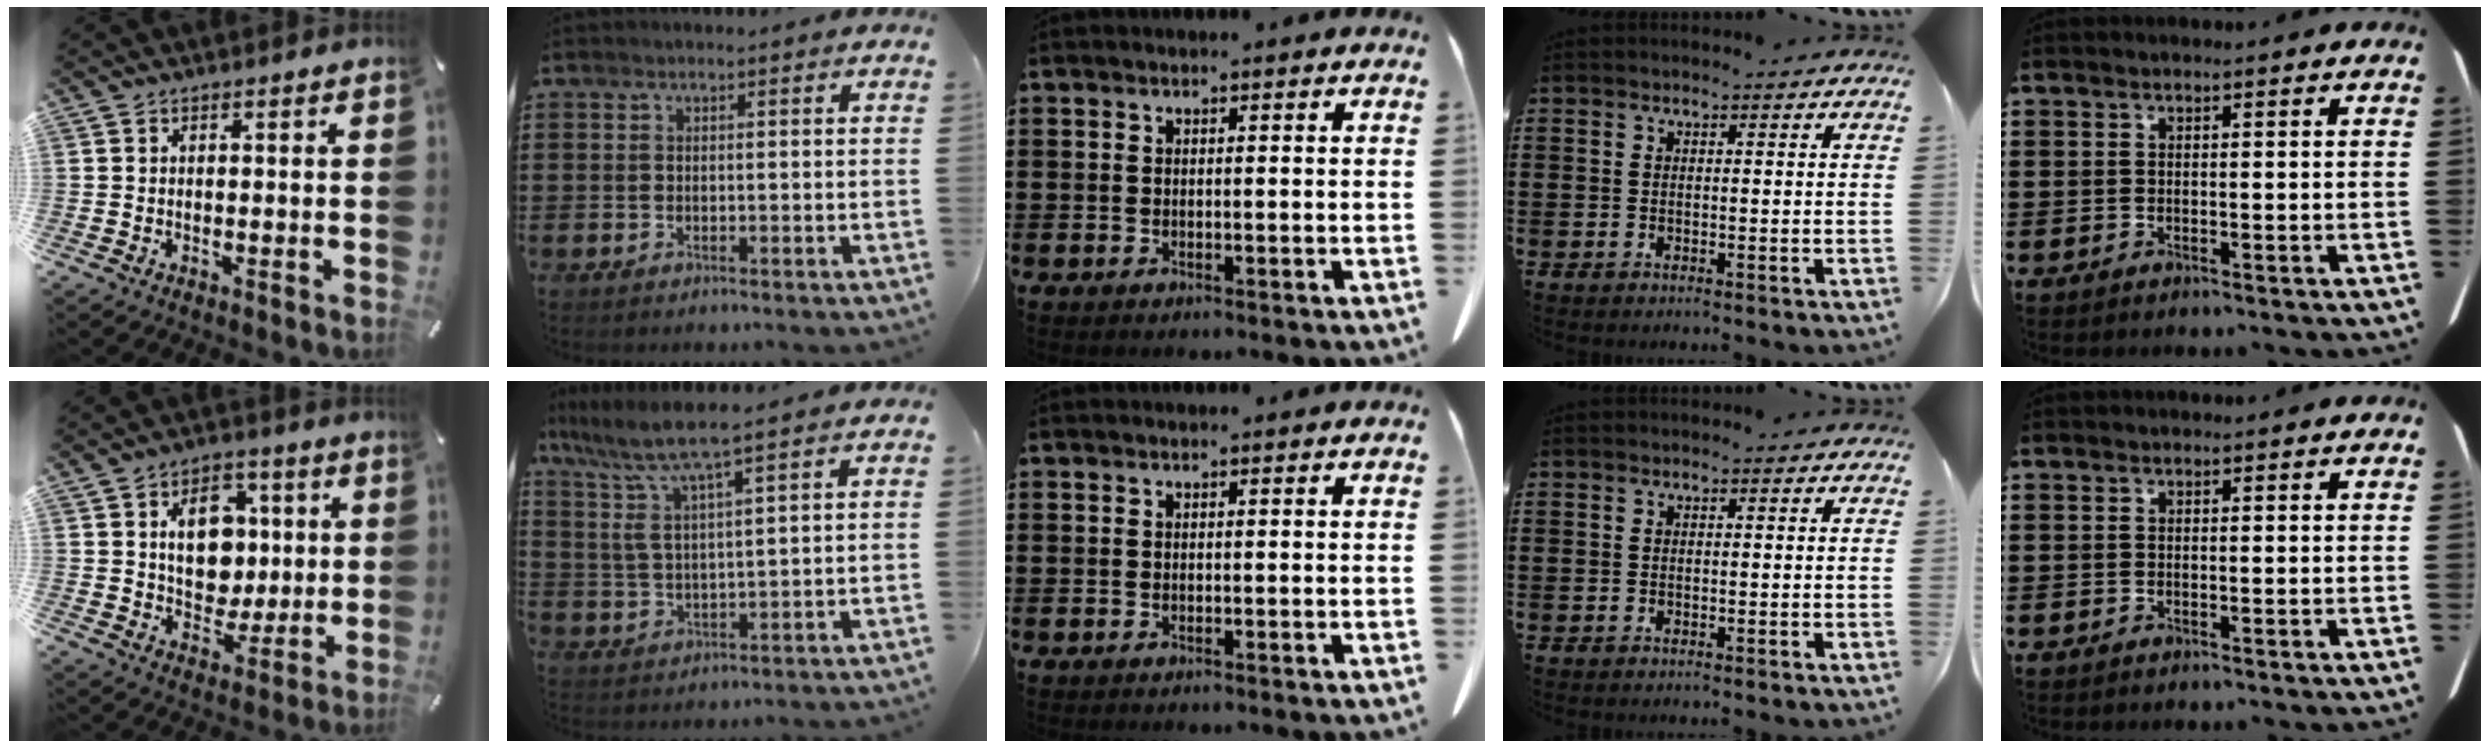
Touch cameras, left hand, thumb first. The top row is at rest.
{"thumb": {"total": 11.7, "force": [2.1, 9.3, 6.7], "torque": [-0.087, 0.002, 0.036]}, "index": {"total": 6.7, "force": [5.0, 0.2, 4.4], "torque": [-0.113, -0.032, 0.080]}}